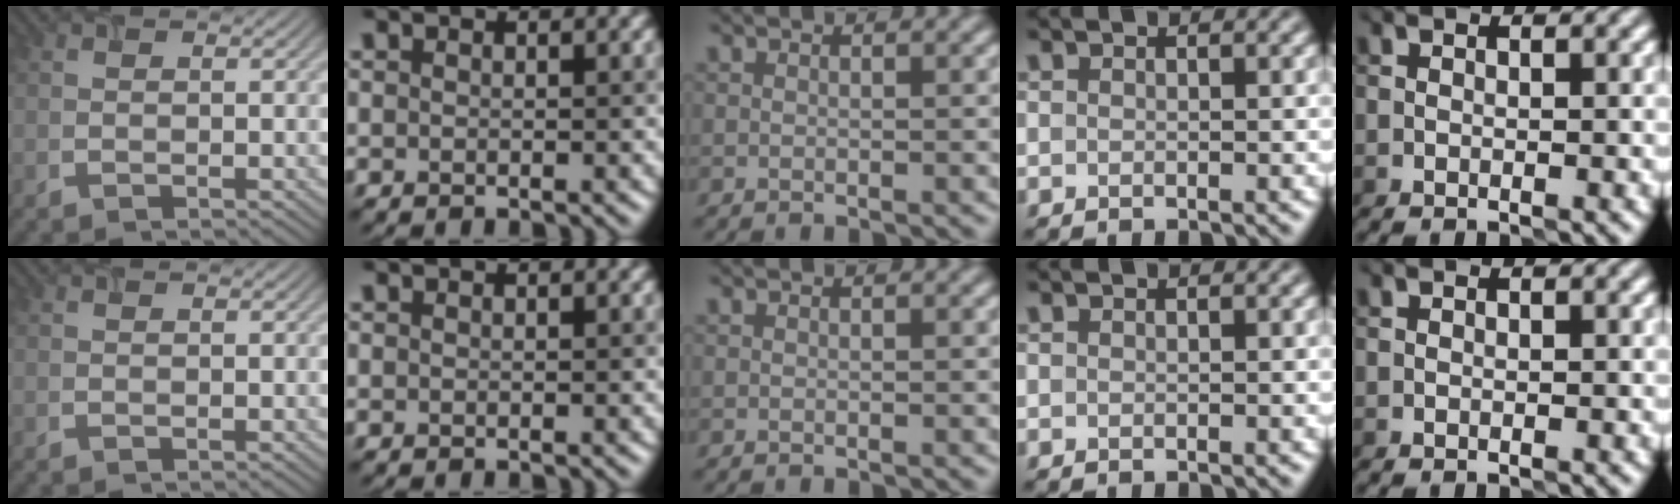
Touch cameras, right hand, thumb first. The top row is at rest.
{}